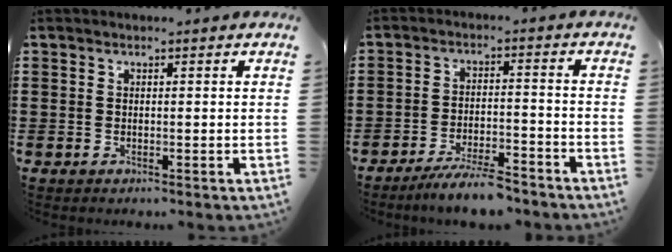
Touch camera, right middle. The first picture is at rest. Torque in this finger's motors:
{"motor_torque": [2.14, 0.00, 0.32, 0.12]}